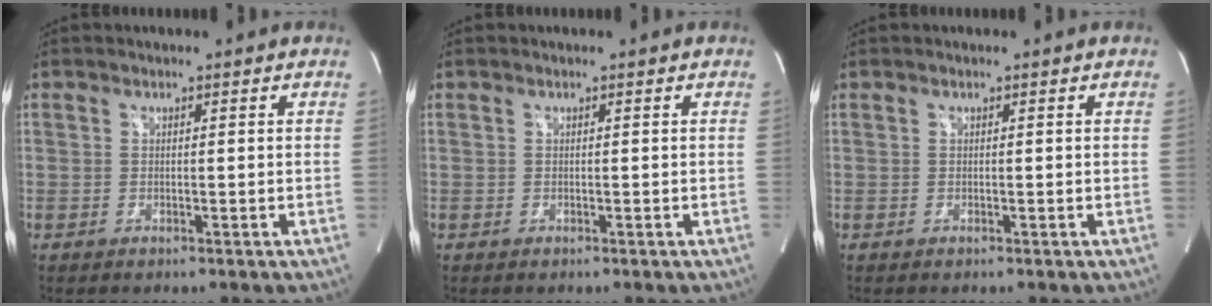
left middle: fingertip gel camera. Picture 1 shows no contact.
{"total": 0.0}
{"total": 0.0}